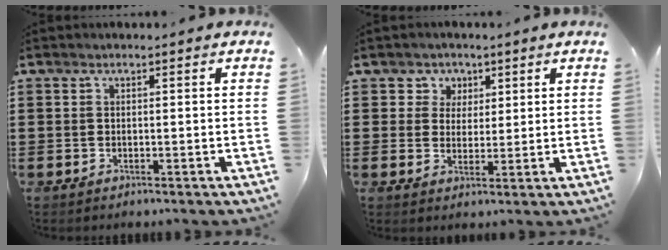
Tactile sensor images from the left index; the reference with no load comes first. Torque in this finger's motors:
{"motor_torque": [0.20, -0.17, 0.02, 0.00]}